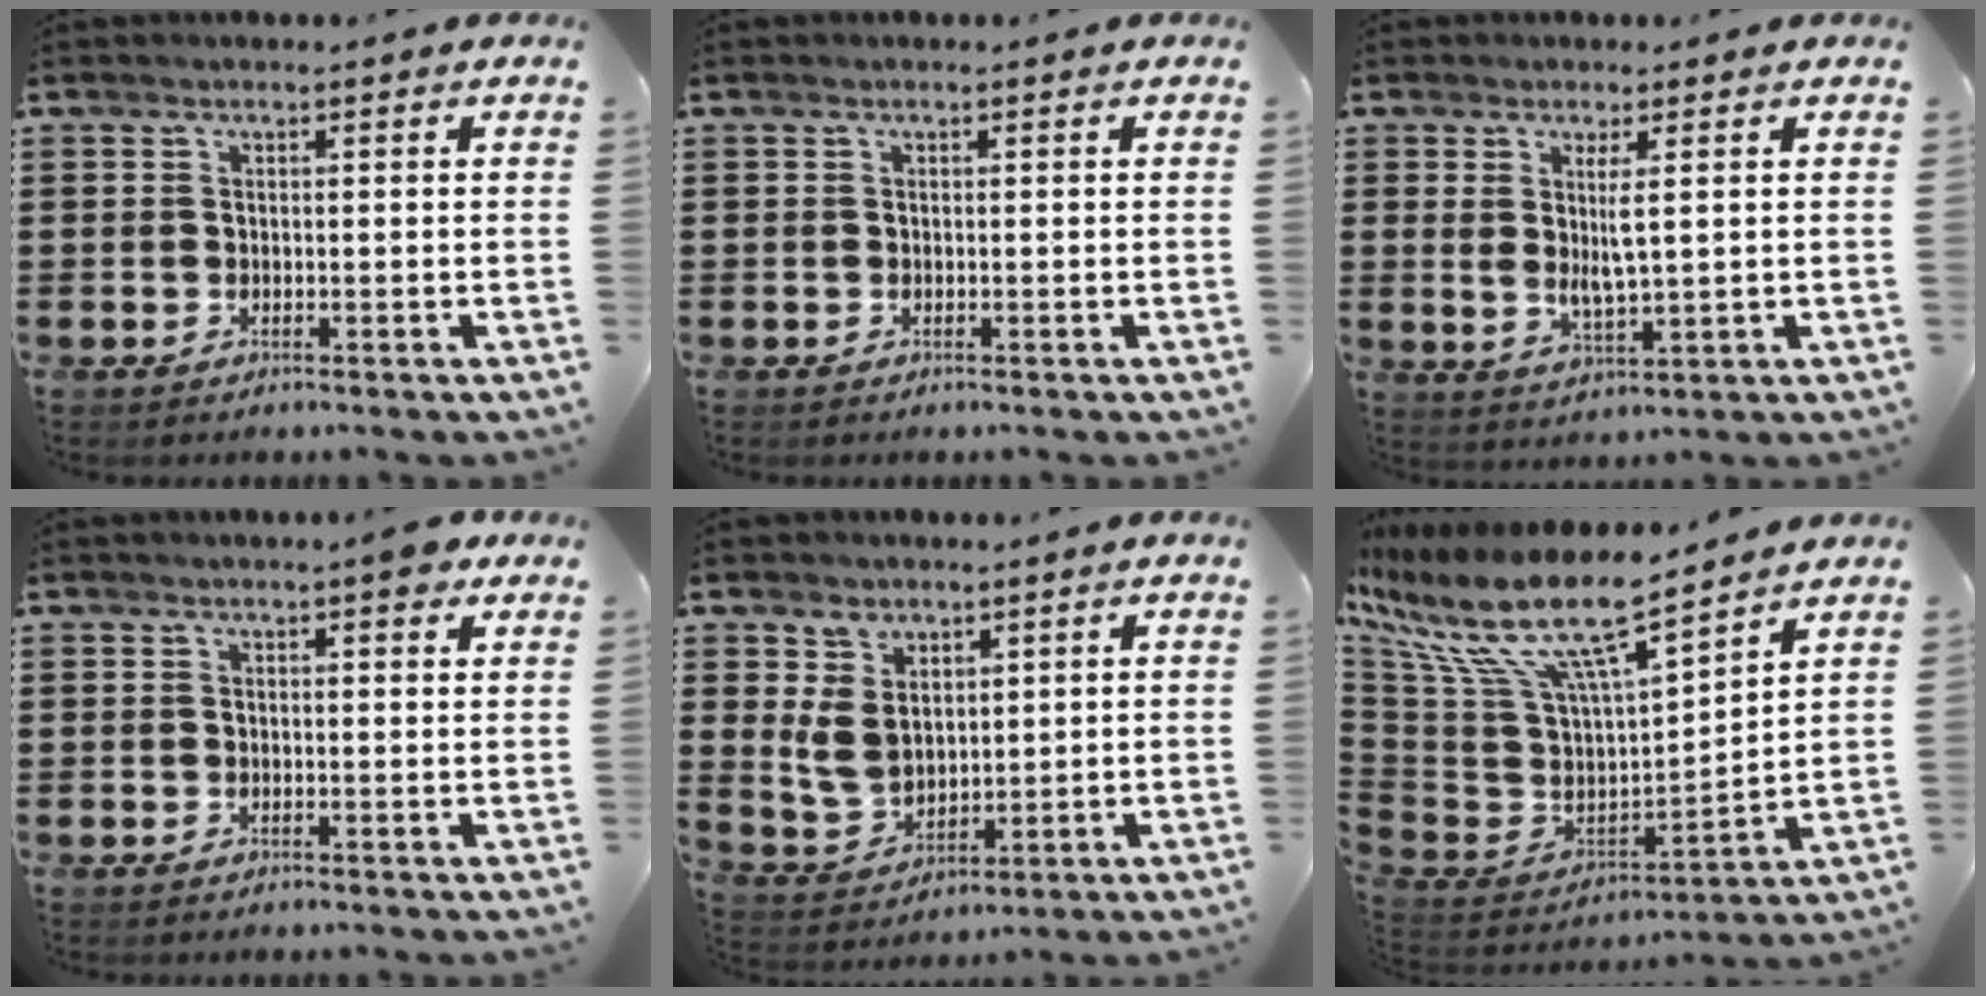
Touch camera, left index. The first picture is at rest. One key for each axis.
{"total": 0.0}
{"total": 4.8, "fx": 1.2, "fy": 1.0, "fz": 4.5, "tx": -0.087, "ty": 0.000, "tz": 0.022}
{"total": 2.8, "fx": 2.1, "fy": 0.5, "fz": 1.9, "tx": -0.026, "ty": -0.001, "tz": 0.034}
{"total": 6.3, "fx": 2.3, "fy": 4.9, "fz": 3.1, "tx": -0.075, "ty": 0.006, "tz": 0.044}
{"total": 14.4, "fx": 9.0, "fy": 3.6, "fz": 10.6, "tx": -0.244, "ty": -0.059, "tz": 0.148}